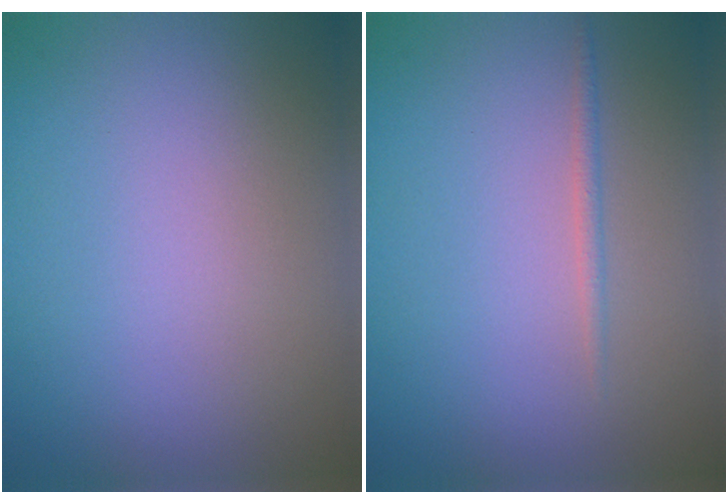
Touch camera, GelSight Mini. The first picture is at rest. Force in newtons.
{"total": 0.8, "press": 0.8, "slide": 0.0}